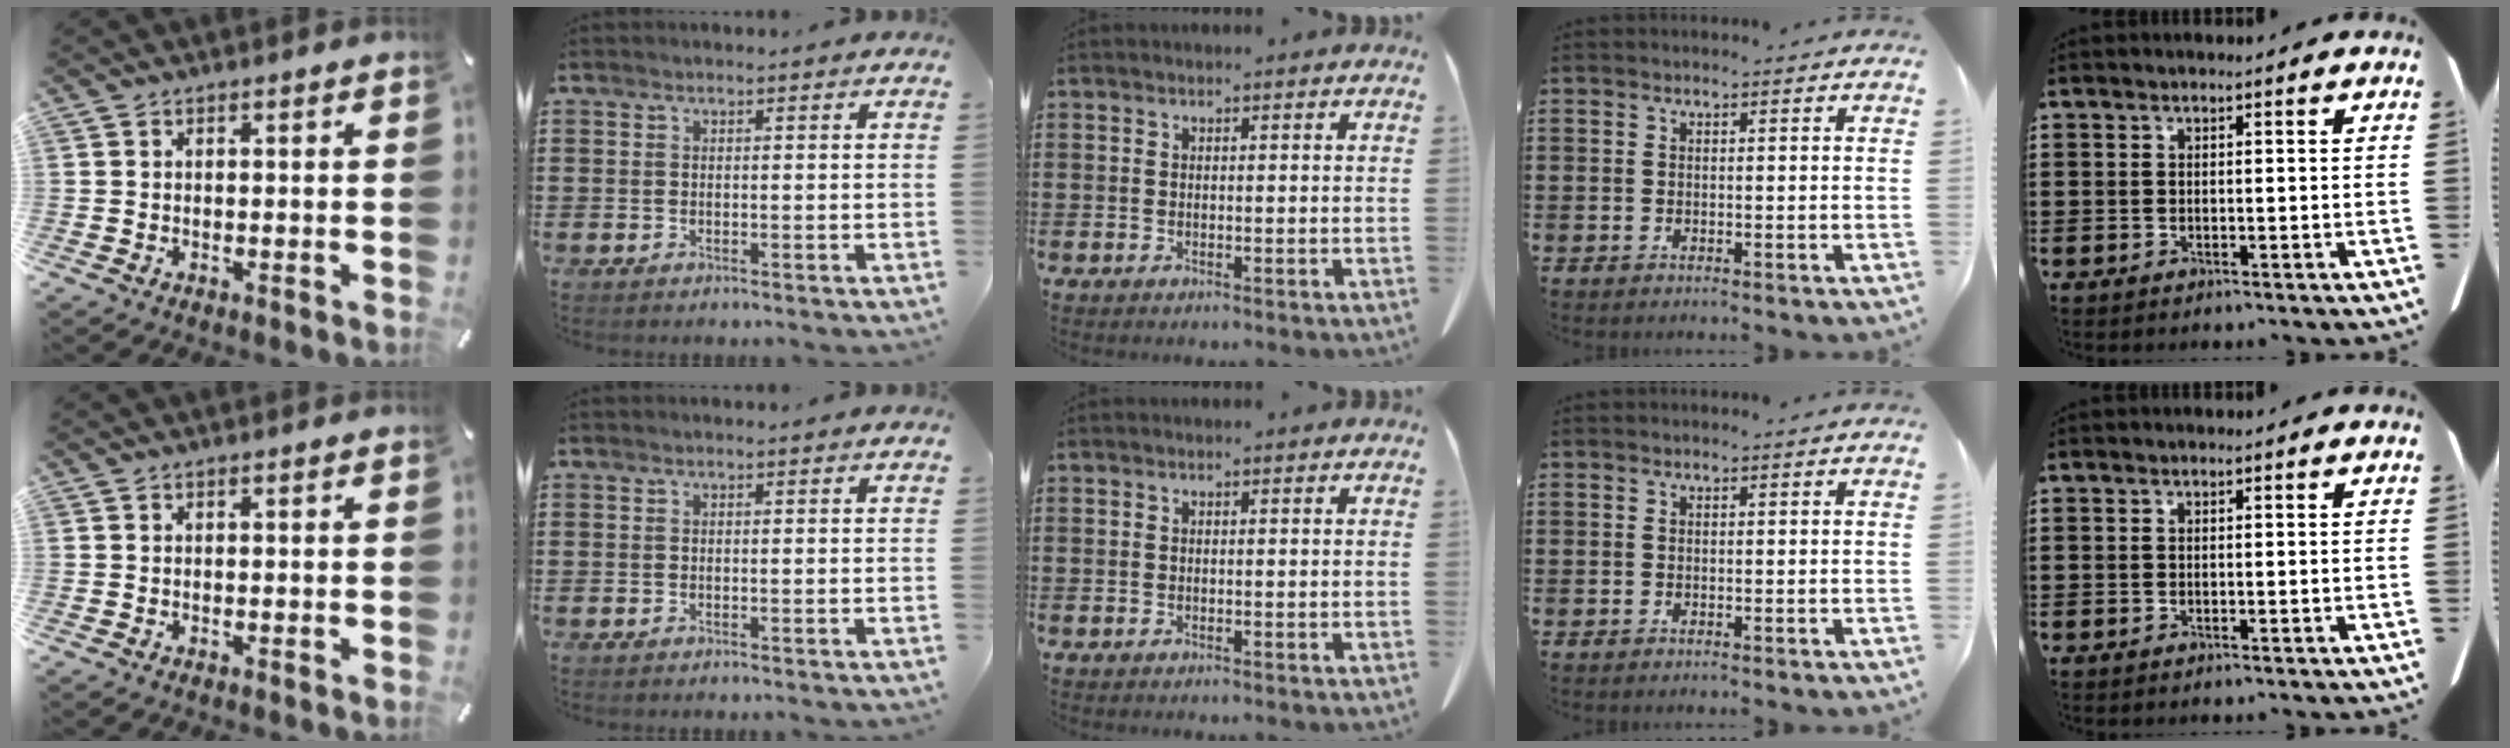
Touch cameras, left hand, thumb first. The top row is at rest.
{}